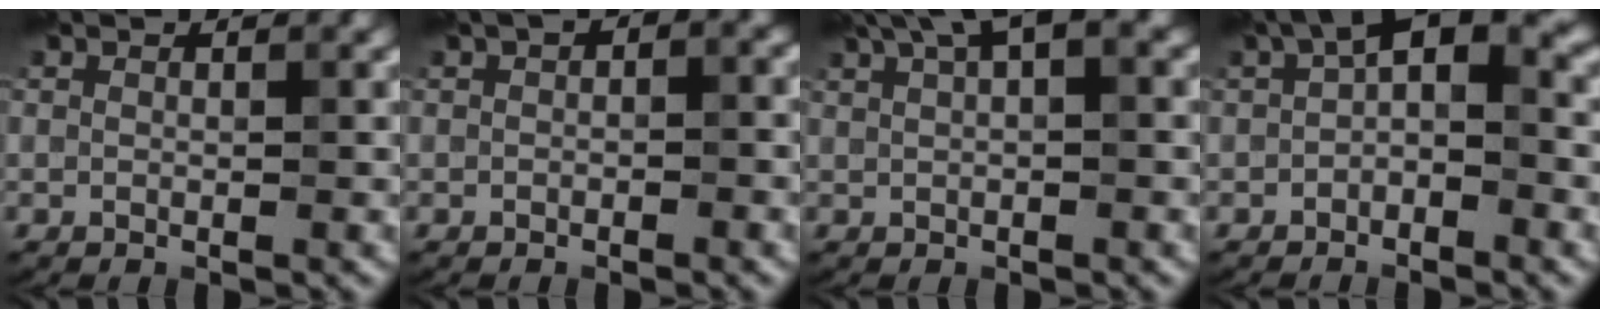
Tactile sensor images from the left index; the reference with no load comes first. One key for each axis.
{"total": 2.4, "fx": 0.2, "fy": 1.4, "fz": 1.9, "tx": -0.018, "ty": 0.009, "tz": 0.002}
{"total": 4.9, "fx": 2.7, "fy": 1.5, "fz": 3.8, "tx": -0.068, "ty": 0.020, "tz": 0.048}
{"total": 4.3, "fx": -0.3, "fy": 1.9, "fz": 3.9, "tx": -0.054, "ty": 0.021, "tz": -0.017}